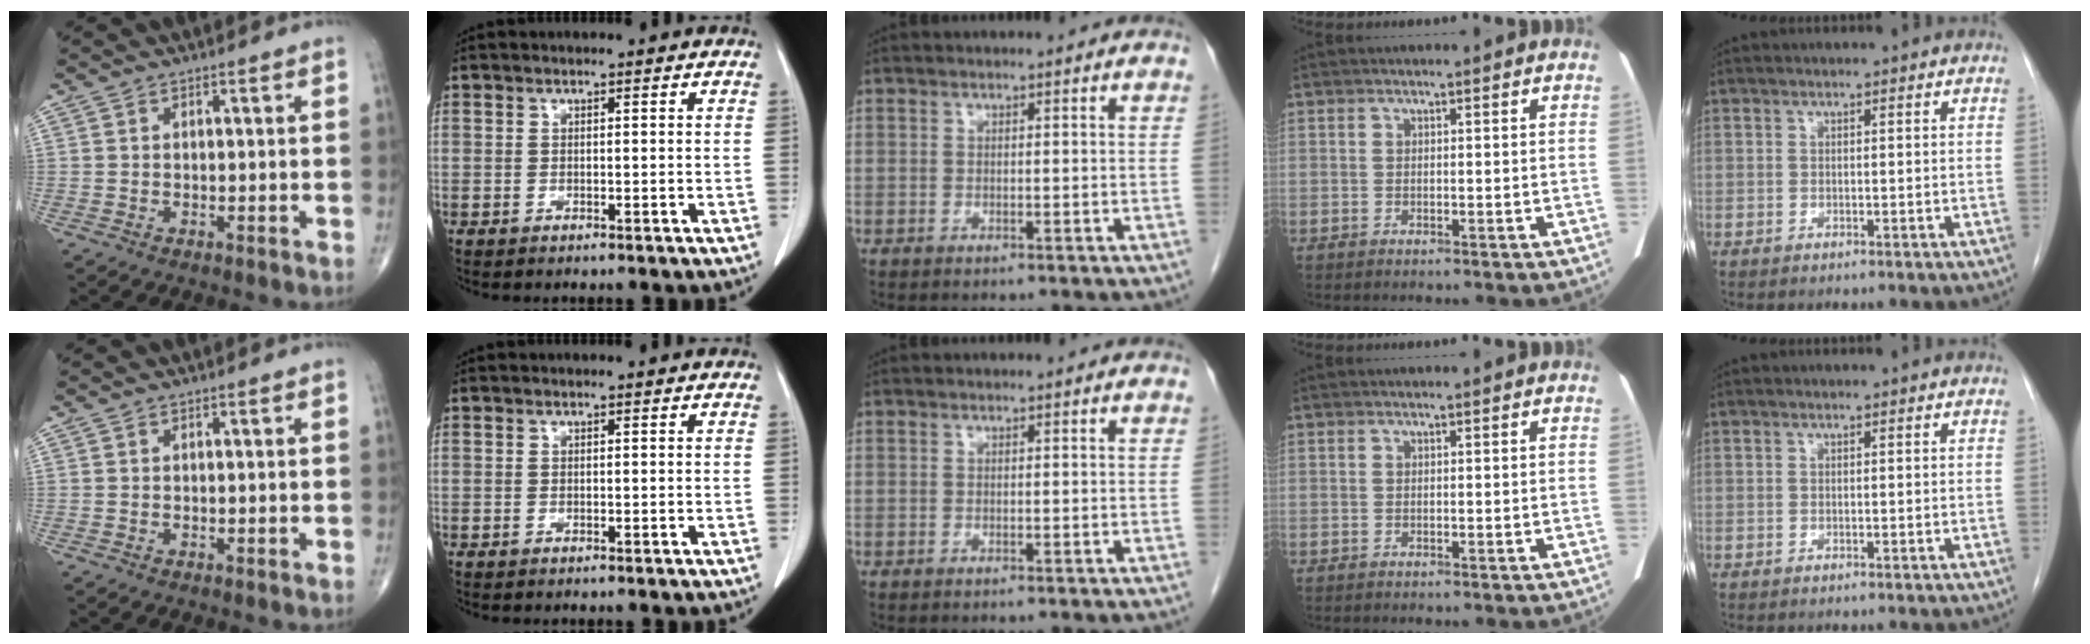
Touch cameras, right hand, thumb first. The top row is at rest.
{}